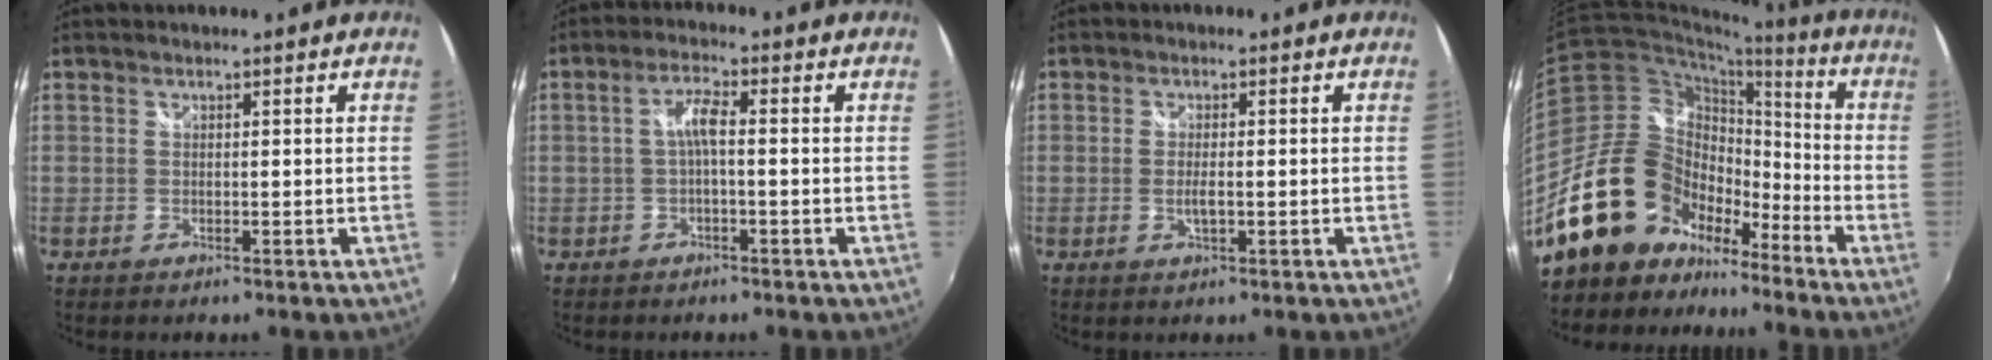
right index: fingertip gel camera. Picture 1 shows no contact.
{"total": 3.4, "force": [-0.6, 0.5, 3.4], "torque": [-0.068, 0.009, -0.011]}
{"total": 2.4, "force": [-0.5, 0.6, 2.2], "torque": [-0.042, -0.005, -0.008]}
{"total": 22.3, "force": [-14.3, 13.9, 10.0], "torque": [-0.212, 0.030, -0.235]}